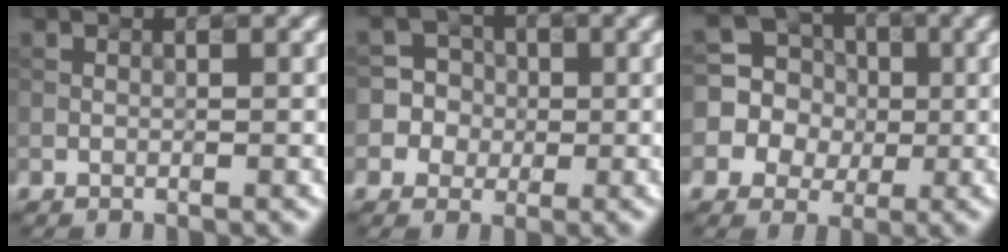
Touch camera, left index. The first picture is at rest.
{"total": 6.0, "force": [-0.4, 5.9, 0.9], "torque": [-0.010, 0.027, -0.014]}
{"total": 8.7, "force": [1.0, 8.2, 2.8], "torque": [-0.082, 0.033, -0.004]}